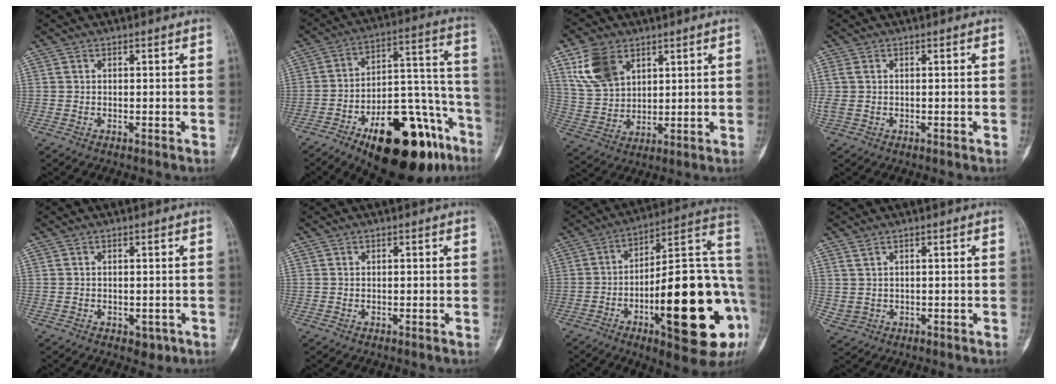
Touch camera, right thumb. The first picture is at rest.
{"total": 27.8, "force": [-15.7, 11.4, 19.9], "torque": [-0.222, 0.088, -0.234]}
{"total": 11.0, "force": [5.4, 7.4, 6.1], "torque": [-0.103, -0.017, 0.118]}
{"total": 2.9, "force": [0.3, 1.8, 2.3], "torque": [-0.090, 0.005, 0.009]}
{"total": 2.3, "force": [-0.9, 1.7, 1.3], "torque": [-0.005, 0.002, -0.004]}
{"total": 0.0}
{"total": 29.5, "force": [-7.3, 8.7, 27.2], "torque": [-0.354, 0.012, -0.102]}
{"total": 2.1, "force": [1.0, 1.4, 1.3], "torque": [-0.028, -0.003, 0.031]}